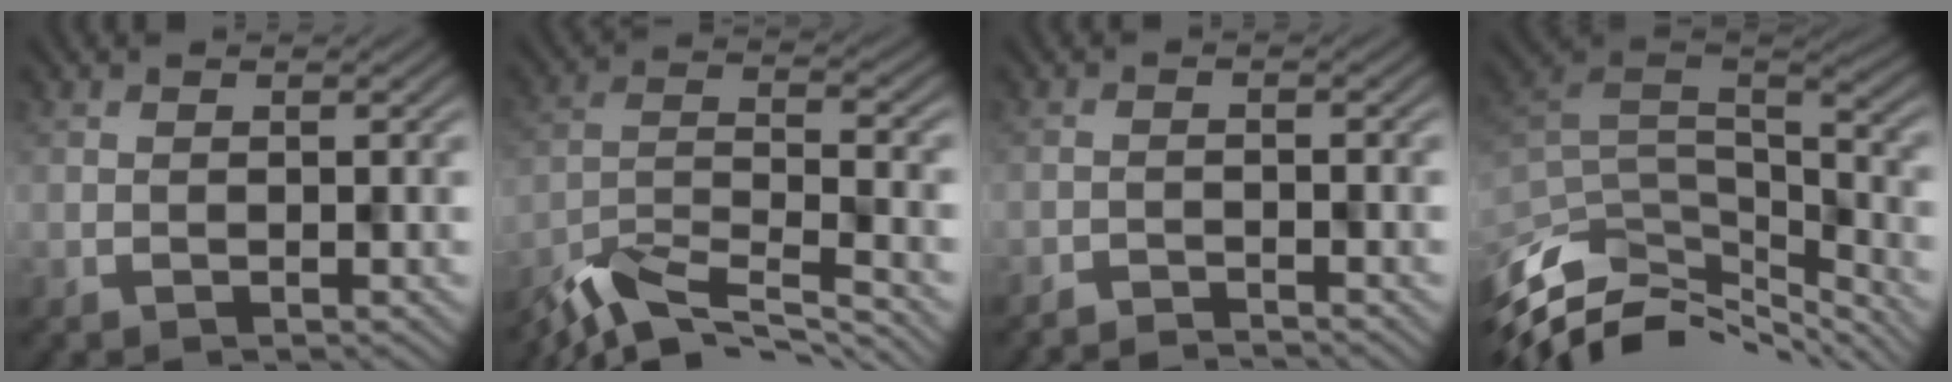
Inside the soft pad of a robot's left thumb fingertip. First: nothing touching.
{"total": 9.6, "force": [-8.0, 2.1, 5.0], "torque": [-0.094, -0.005, -0.147]}
{"total": 2.6, "force": [-2.6, 0.1, 0.2], "torque": [0.000, 0.001, -0.049]}
{"total": 11.6, "force": [-8.0, 5.2, 6.5], "torque": [-0.180, -0.007, -0.122]}